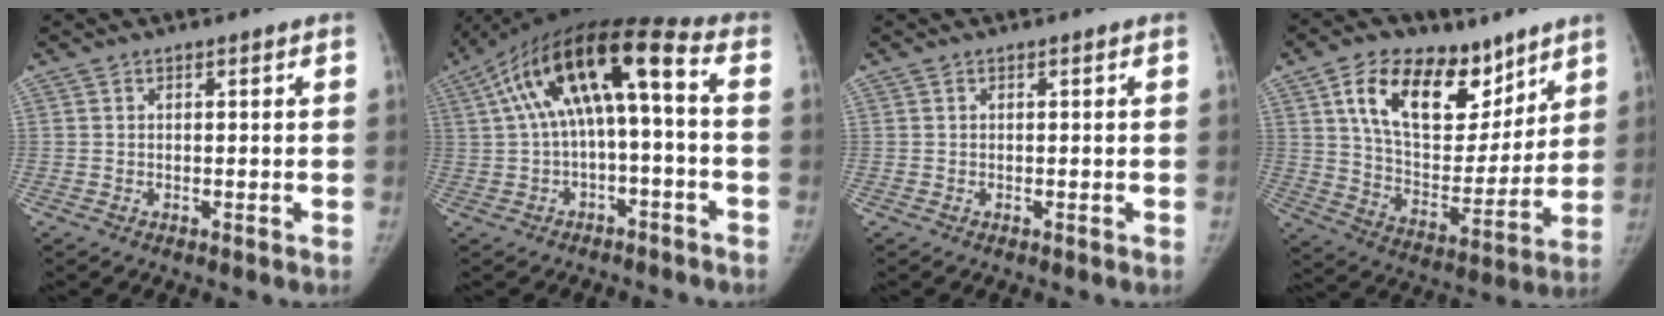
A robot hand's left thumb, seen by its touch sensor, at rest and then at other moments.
{"total": 15.1, "force": [1.2, 4.9, 14.2], "torque": [-0.265, 0.071, 0.021]}
{"total": 0.0}
{"total": 21.2, "force": [11.5, 12.3, 12.9], "torque": [-0.165, -0.049, 0.198]}